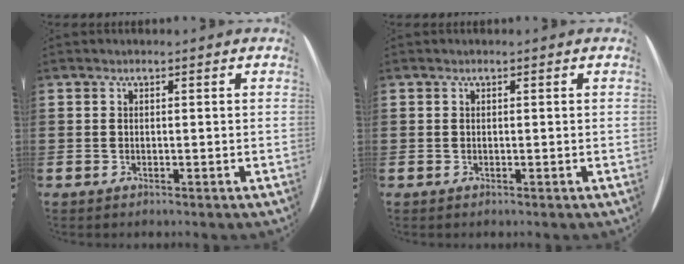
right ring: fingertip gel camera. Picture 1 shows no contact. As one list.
[{"total": 0.0}]